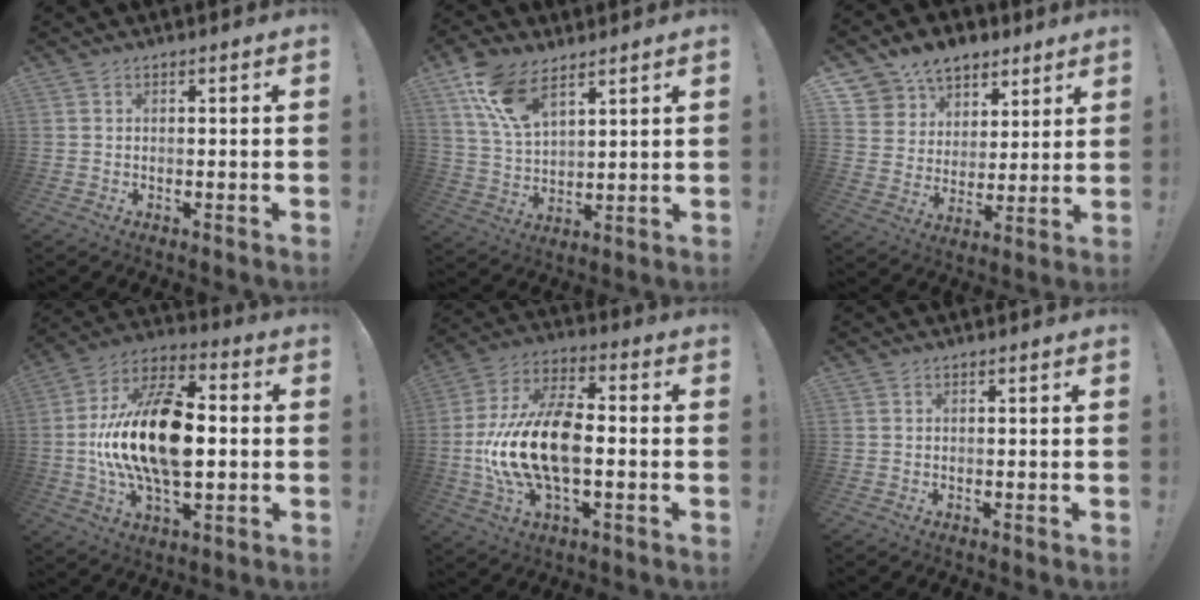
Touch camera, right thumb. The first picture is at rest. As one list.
[{"total": 12.8, "force": [8.2, 6.6, 7.3], "torque": [-0.135, -0.028, 0.159]}, {"total": 10.6, "force": [7.0, 7.7, 1.8], "torque": [-0.036, -0.054, 0.137]}, {"total": 23.7, "force": [-0.6, 13.0, 19.8], "torque": [-0.371, 0.014, -0.005]}, {"total": 19.8, "force": [-2.4, 10.6, 16.5], "torque": [-0.328, 0.007, -0.035]}, {"total": 0.0}]